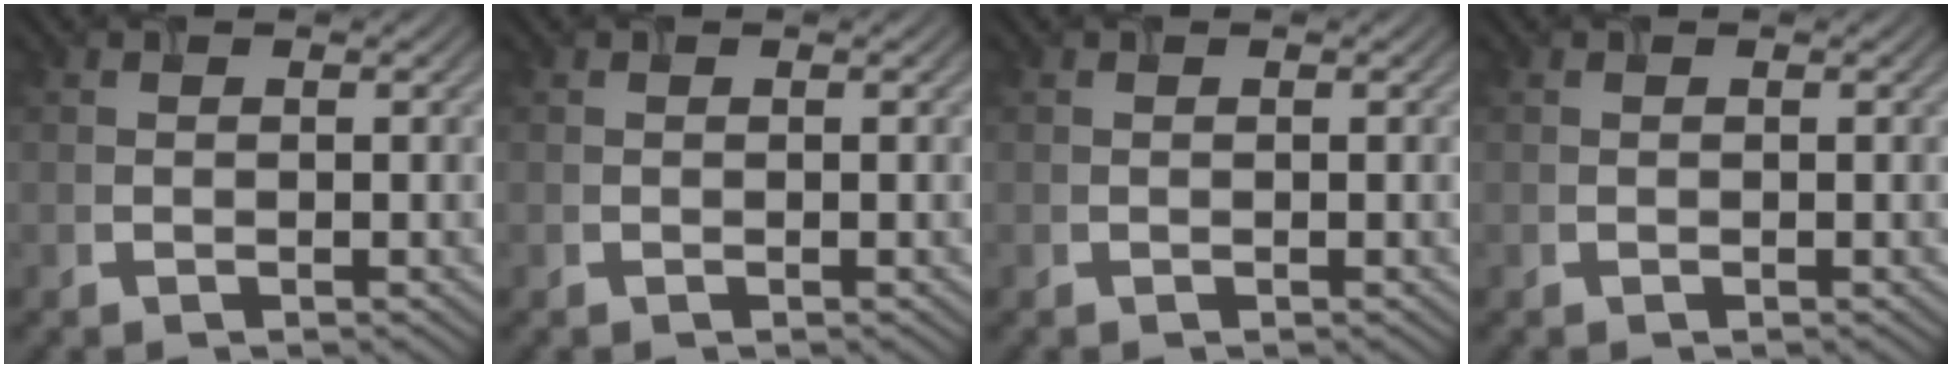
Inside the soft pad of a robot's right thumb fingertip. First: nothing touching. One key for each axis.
{"total": 0.0}
{"total": 0.0}
{"total": 0.0}